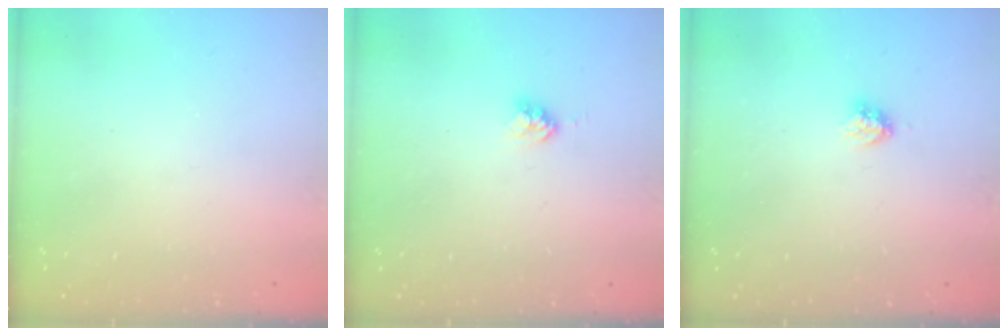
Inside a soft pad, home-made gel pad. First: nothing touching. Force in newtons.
{"total": 2.4, "press": 2.3, "slide": 0.4}
{"total": 3.1, "press": 3.1, "slide": 0.2}